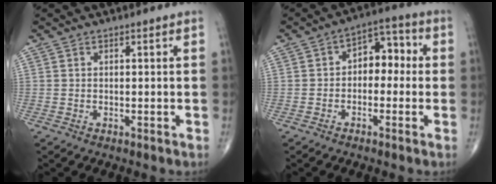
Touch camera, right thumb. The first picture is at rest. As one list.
[{"total": 7.2, "force": [-0.2, 4.9, 5.2], "torque": [-0.036, 0.032, -0.019]}]